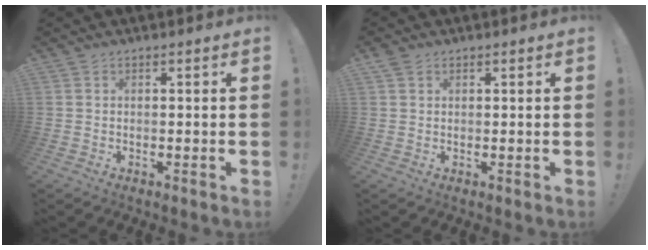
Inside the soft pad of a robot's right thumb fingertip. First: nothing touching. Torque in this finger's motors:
{"motor_torque": [-1.00, 2.45, 0.47, 0.20, 0.06]}